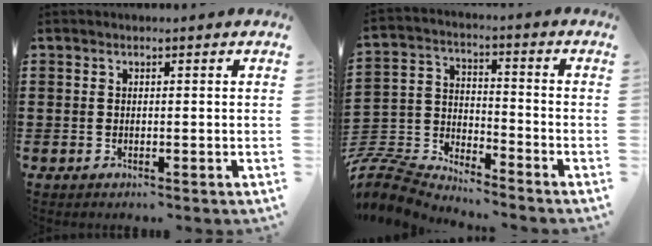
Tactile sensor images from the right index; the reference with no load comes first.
{"total": 6.8, "force": [-6.7, 1.2, 0.7], "torque": [-0.040, -0.001, -0.144]}